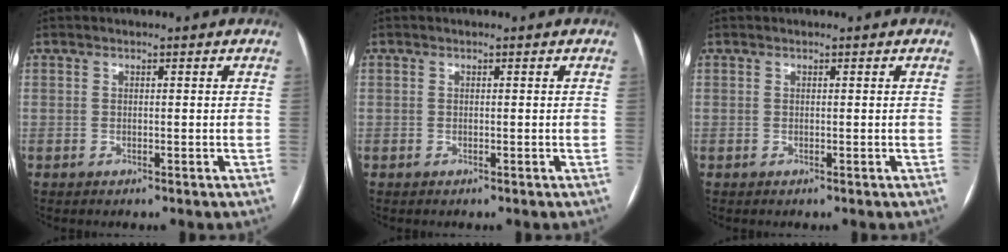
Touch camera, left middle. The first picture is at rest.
{"total": 0.0}
{"total": 0.0}